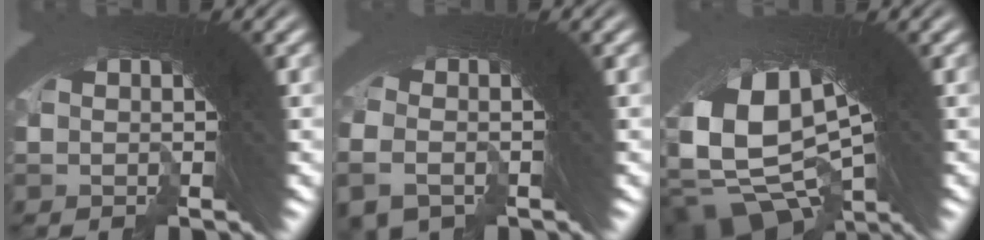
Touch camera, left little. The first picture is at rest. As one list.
[{"total": 2.6, "force": [-0.9, 2.2, 0.9], "torque": [-0.020, -0.001, -0.016]}, {"total": 15.8, "force": [-6.4, 10.3, 10.2], "torque": [-0.229, -0.077, -0.080]}]